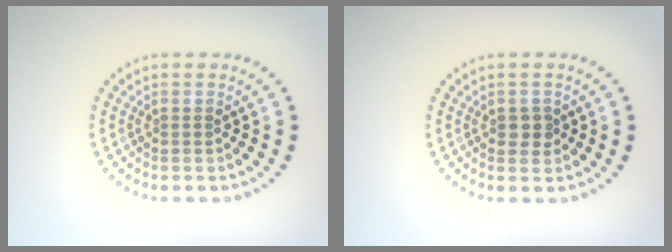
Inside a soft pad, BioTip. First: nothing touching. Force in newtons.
{"total": 1.4, "press": 1.4, "slide": 0.2}